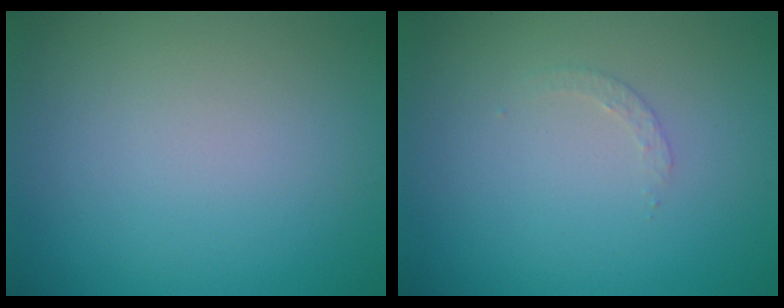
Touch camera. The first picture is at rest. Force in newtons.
{"total": 1.1, "press": 1.1, "slide": 0.3}